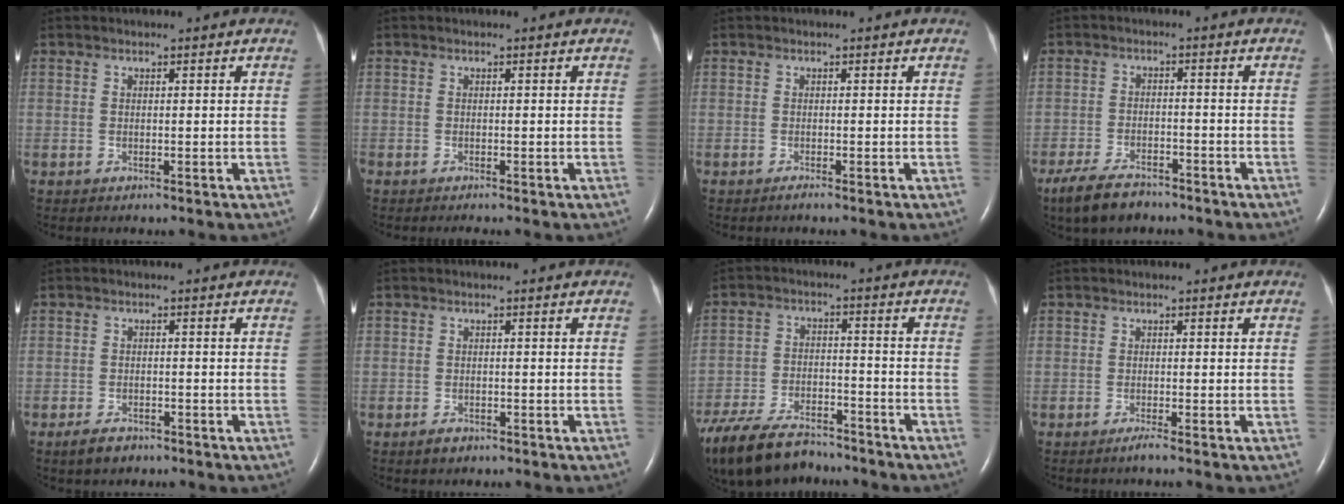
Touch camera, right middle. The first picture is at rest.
{"total": 0.5, "force": [-0.5, -0.1, 0.2], "torque": [-0.005, -0.001, -0.009]}
{"total": 0.5, "force": [-0.4, -0.1, 0.2], "torque": [-0.005, -0.001, -0.009]}
{"total": 7.0, "force": [-5.6, 2.6, 3.3], "torque": [-0.074, -0.011, -0.097]}
{"total": 2.9, "force": [-2.2, 1.4, 1.3], "torque": [-0.035, -0.002, -0.030]}
{"total": 1.5, "force": [-1.1, 0.8, 0.6], "torque": [-0.017, 0.000, -0.014]}
{"total": 16.6, "force": [-13.7, 5.7, 7.4], "torque": [-0.172, -0.020, -0.223]}
{"total": 1.0, "force": [-0.8, -0.3, 0.6], "torque": [-0.014, -0.001, -0.016]}